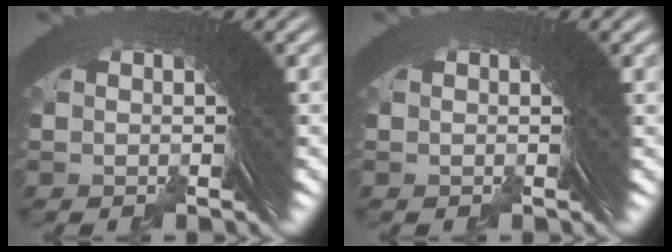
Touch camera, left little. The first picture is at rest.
{"total": 0.5, "force": [0.2, -0.2, 0.5], "torque": [-0.005, 0.002, 0.002]}